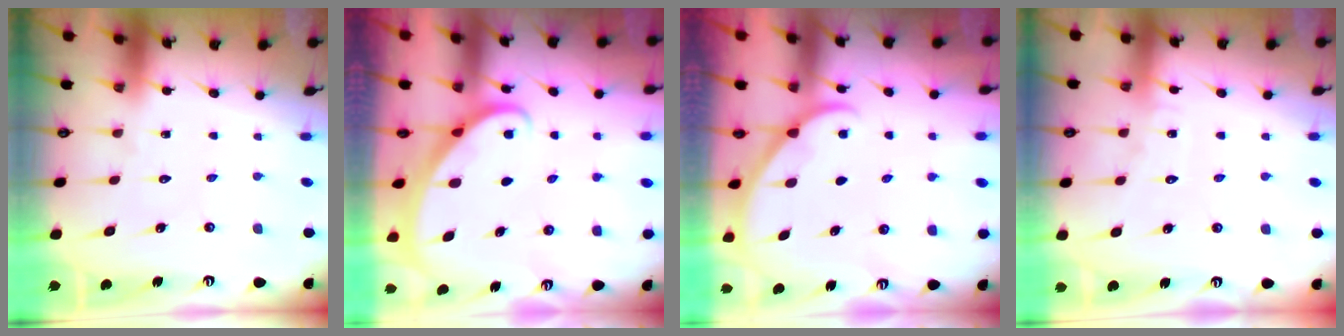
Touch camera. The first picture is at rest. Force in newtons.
{"total": 1.8, "press": 1.8, "slide": 0.1}
{"total": 2.0, "press": 2.0, "slide": 0.3}
{"total": 4.6, "press": 4.6, "slide": 0.5}